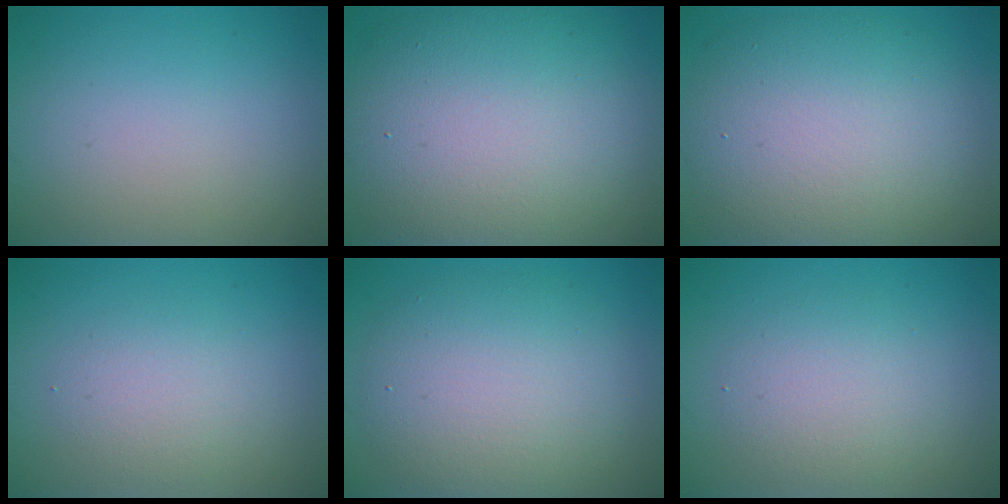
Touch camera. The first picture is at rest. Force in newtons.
{"total": 14.2, "press": 14.1, "slide": 1.2}
{"total": 10.7, "press": 10.7, "slide": 0.7}
{"total": 2.4, "press": 2.4, "slide": 0.2}
{"total": 7.1, "press": 7.1, "slide": 0.6}
{"total": 3.2, "press": 3.2, "slide": 0.2}